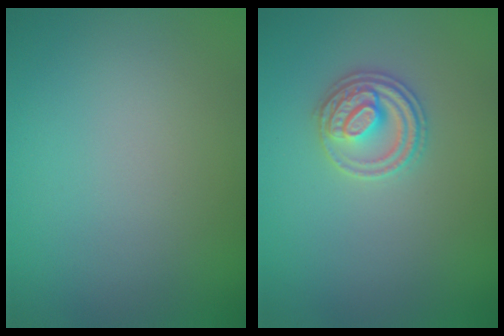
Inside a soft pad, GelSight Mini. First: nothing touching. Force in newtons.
{"total": 2.8, "press": 2.7, "slide": 0.5}